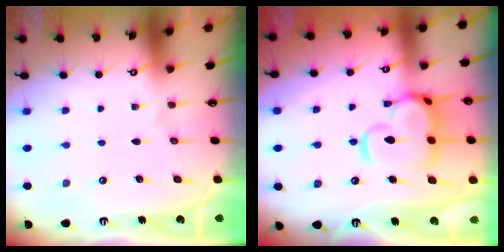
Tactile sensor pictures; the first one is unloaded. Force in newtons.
{"total": 8.6, "press": 8.5, "slide": 1.6}